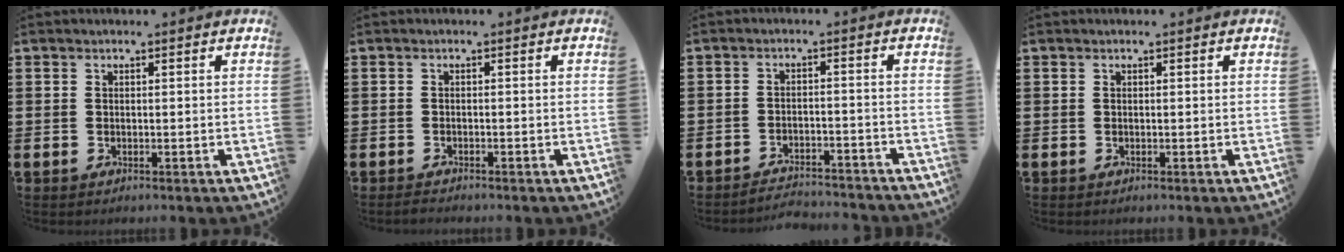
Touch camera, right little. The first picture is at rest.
{"total": 0.7, "force": [-0.6, 0.1, 0.3], "torque": [-0.008, -0.001, -0.013]}
{"total": 2.8, "force": [-2.8, 0.0, -0.1], "torque": [-0.004, 0.004, -0.061]}
{"total": 0.0}